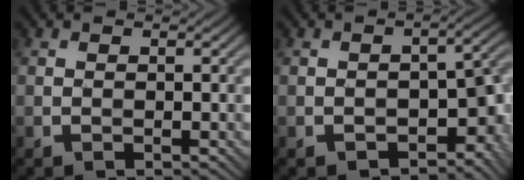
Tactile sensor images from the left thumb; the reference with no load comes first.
{"total": 7.2, "force": [-3.0, 4.1, 5.0], "torque": [-0.067, -0.016, -0.039]}